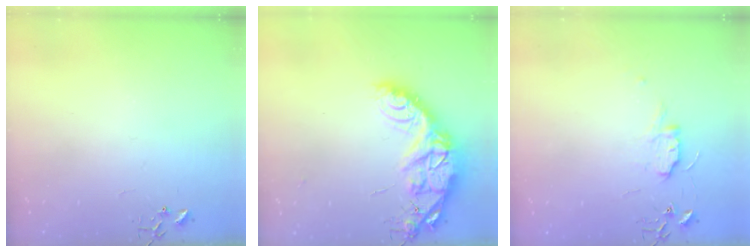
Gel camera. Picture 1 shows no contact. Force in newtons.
{"total": 17.5, "press": 17.4, "slide": 1.4}
{"total": 7.3, "press": 7.3, "slide": 0.7}